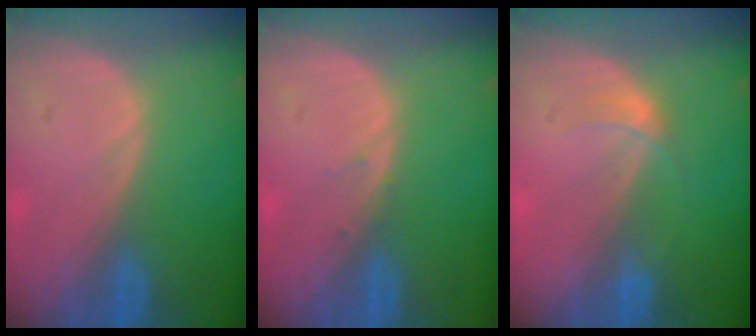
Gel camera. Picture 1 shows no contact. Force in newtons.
{"total": 0.7, "press": 0.4, "slide": 0.5}
{"total": 1.7, "press": 1.7, "slide": 0.2}